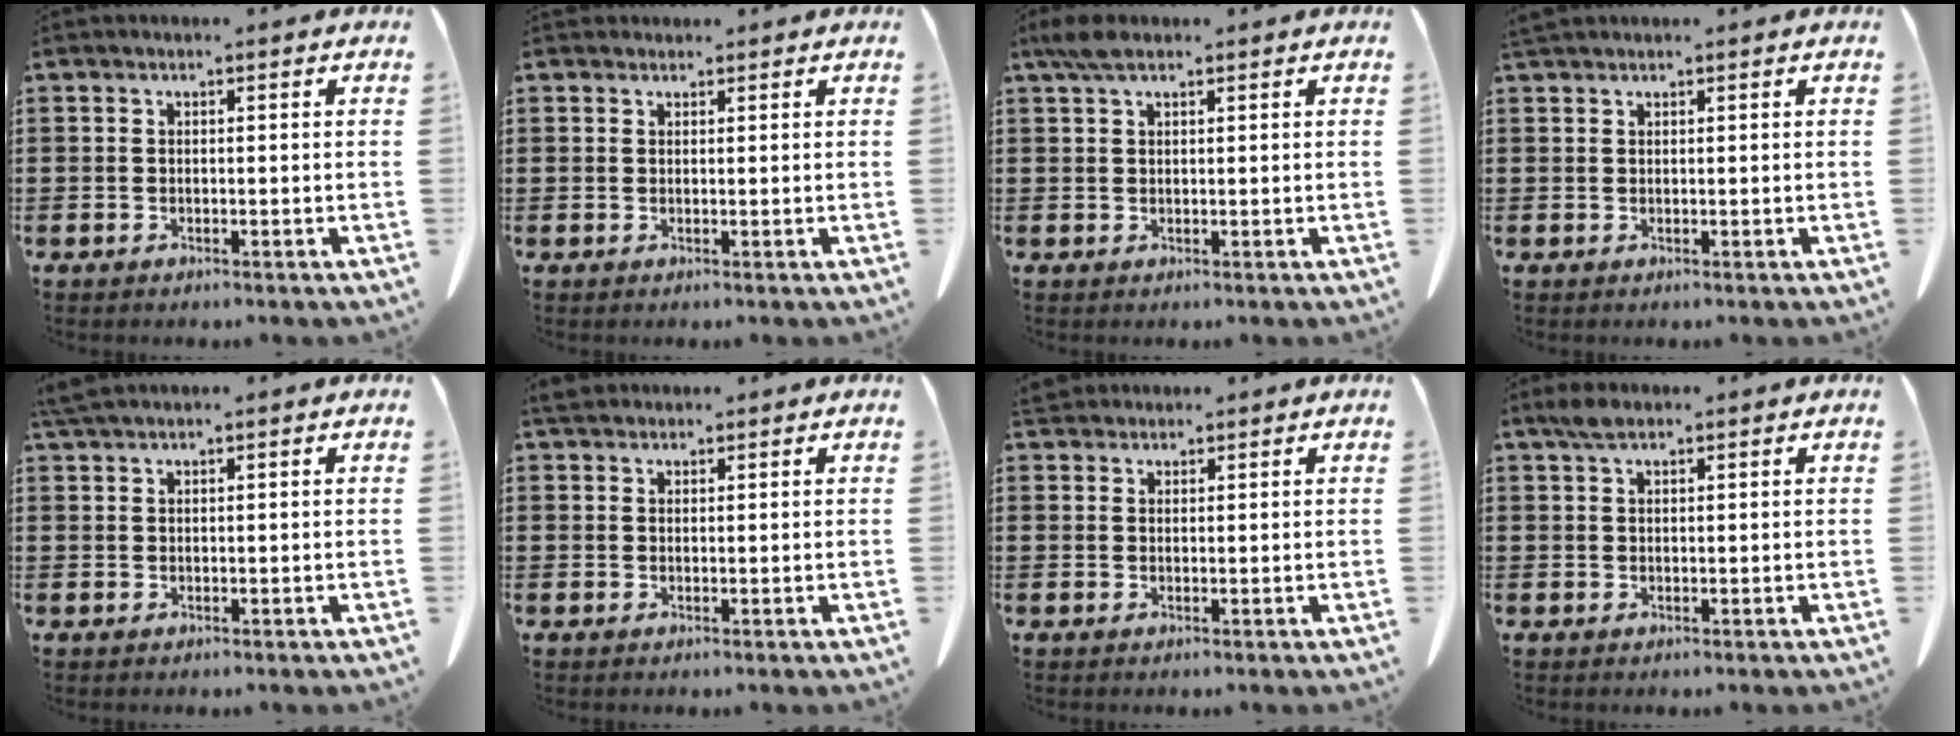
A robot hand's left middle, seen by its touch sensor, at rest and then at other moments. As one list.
[{"total": 1.1, "force": [1.0, 0.5, 0.1], "torque": [-0.004, 0.001, 0.020]}, {"total": 3.0, "force": [1.8, 1.2, 2.1], "torque": [-0.048, 0.005, 0.033]}, {"total": 1.0, "force": [1.0, 0.1, 0.3], "torque": [-0.009, 0.000, 0.020]}, {"total": 2.0, "force": [1.7, 0.1, 1.1], "torque": [-0.025, 0.000, 0.033]}, {"total": 2.2, "force": [1.8, 0.9, 0.8], "torque": [-0.023, 0.006, 0.036]}, {"total": 2.2, "force": [2.0, 0.8, 0.5], "torque": [-0.017, 0.003, 0.039]}, {"total": 2.4, "force": [1.7, 0.9, 1.5], "torque": [-0.034, 0.005, 0.030]}]